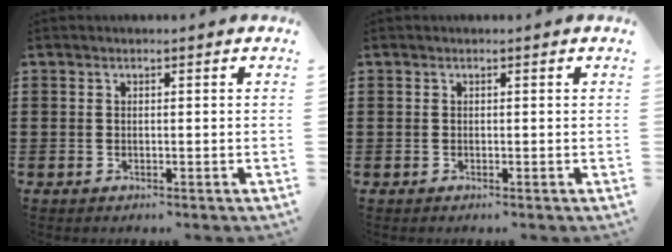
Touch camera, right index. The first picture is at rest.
{"total": 0.0}